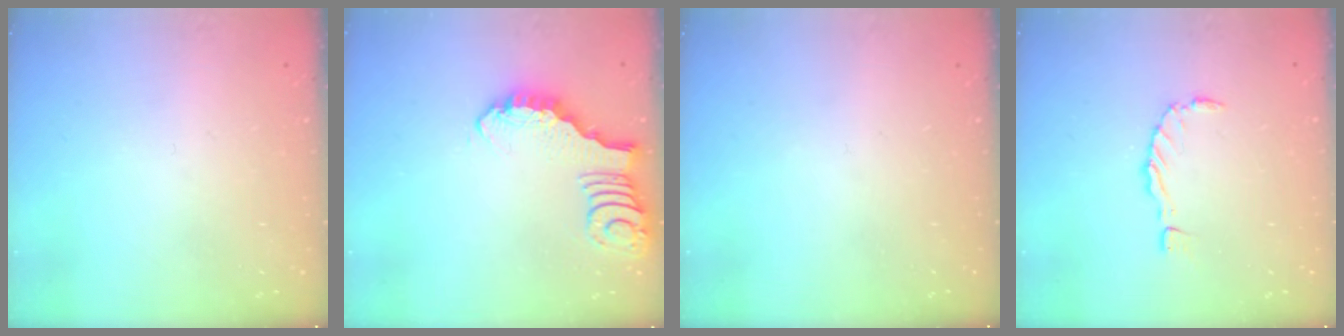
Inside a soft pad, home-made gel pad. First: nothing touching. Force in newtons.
{"total": 4.2, "press": 4.2, "slide": 0.3}
{"total": 0.0}
{"total": 0.0}